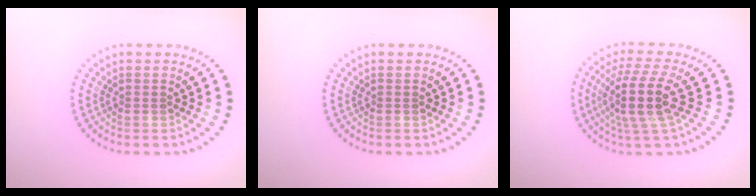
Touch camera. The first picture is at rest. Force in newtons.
{"total": 0.0}
{"total": 4.8, "press": 3.9, "slide": 2.8}